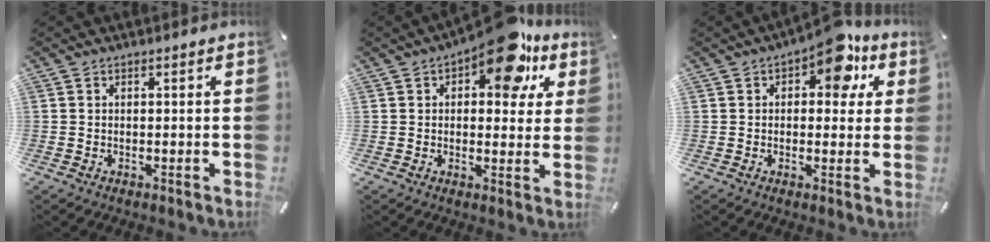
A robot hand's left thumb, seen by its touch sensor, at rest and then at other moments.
{"total": 15.2, "force": [8.8, 7.0, 10.2], "torque": [-0.128, -0.049, 0.145]}
{"total": 10.8, "force": [5.7, 5.7, 7.3], "torque": [-0.083, -0.030, 0.093]}